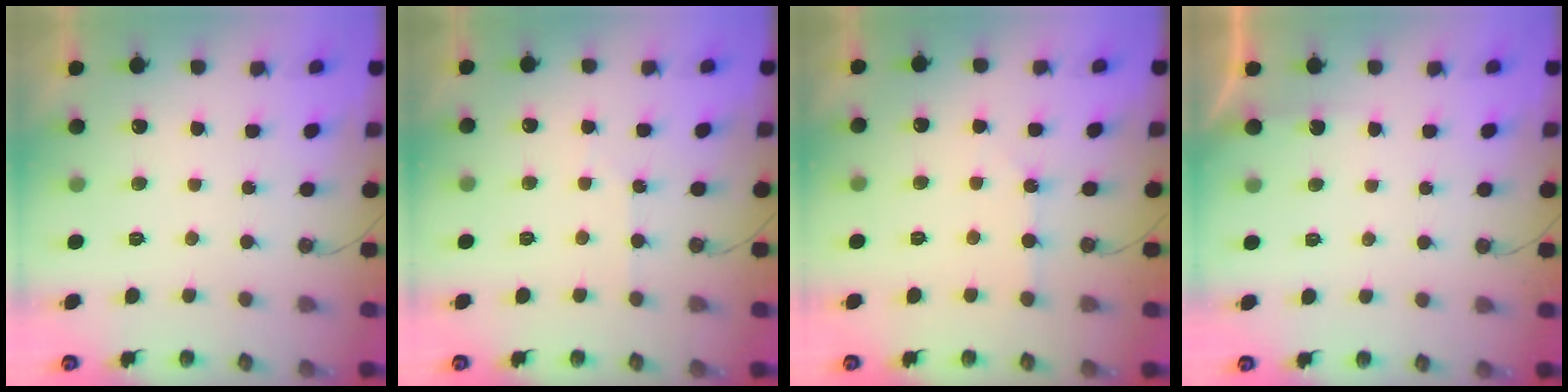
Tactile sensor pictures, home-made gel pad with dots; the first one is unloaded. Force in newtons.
{"total": 2.4, "press": 2.4, "slide": 0.4}
{"total": 2.3, "press": 2.3, "slide": 0.3}
{"total": 1.5, "press": 1.4, "slide": 0.3}